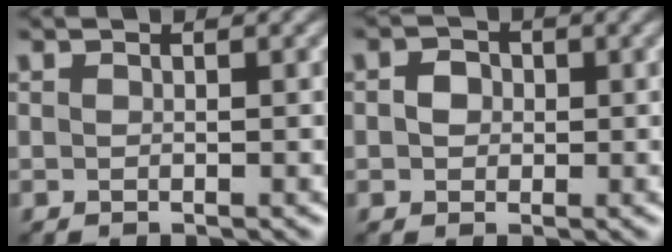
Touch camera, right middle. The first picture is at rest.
{"total": 1.7, "force": [0.1, 1.5, 0.8], "torque": [-0.014, 0.001, -0.004]}